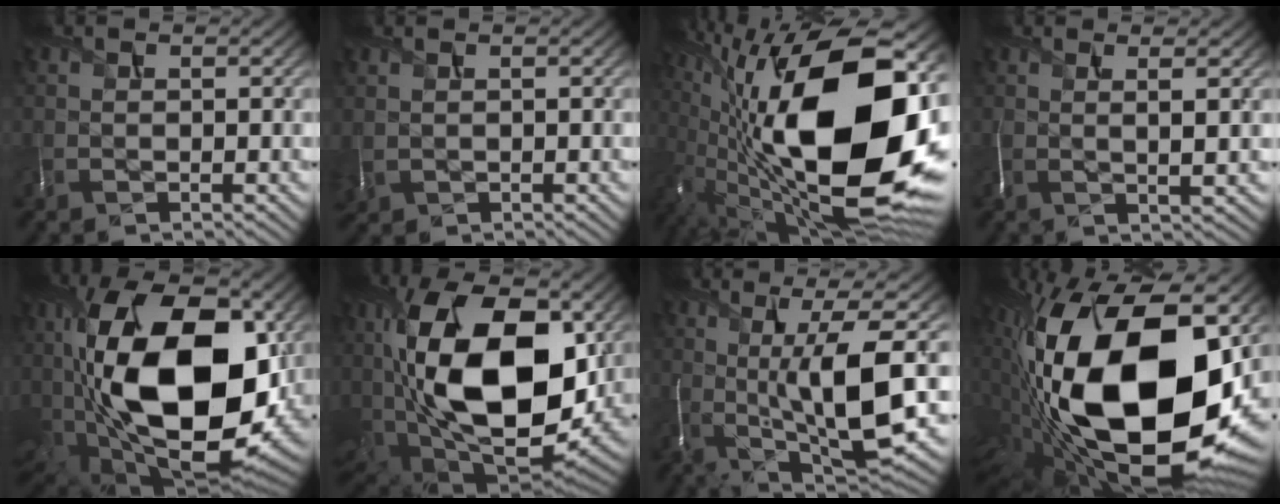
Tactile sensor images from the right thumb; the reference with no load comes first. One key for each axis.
{"total": 1.0, "fx": 0.5, "fy": 0.6, "fz": 0.7, "tx": -0.026, "ty": 0.003, "tz": 0.012}
{"total": 22.1, "fx": 1.0, "fy": 10.3, "fz": 19.6, "tx": -0.362, "ty": -0.020, "tz": 0.022}
{"total": 3.3, "fx": 0.9, "fy": 0.4, "fz": 3.2, "tx": -0.054, "ty": 0.005, "tz": 0.015}
{"total": 20.5, "fx": 1.9, "fy": 11.6, "fz": 16.8, "tx": -0.357, "ty": -0.018, "tz": 0.041}
{"total": 19.4, "fx": 3.3, "fy": 10.9, "fz": 15.7, "tx": -0.331, "ty": -0.007, "tz": 0.061}
{"total": 13.3, "fx": 0.3, "fy": 3.7, "fz": 12.8, "tx": -0.230, "ty": 0.004, "tz": 0.015}
{"total": 22.4, "fx": 0.7, "fy": 12.2, "fz": 18.8, "tx": -0.389, "ty": -0.044, "tz": 0.016}